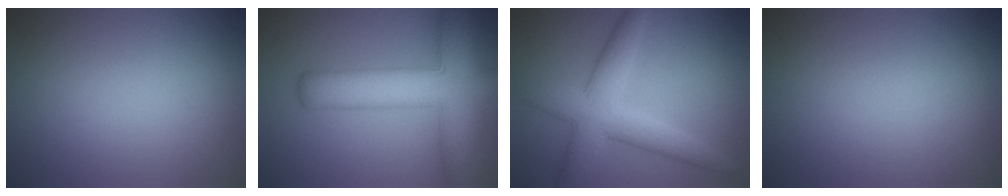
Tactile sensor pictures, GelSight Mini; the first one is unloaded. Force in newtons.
{"total": 9.1, "press": 9.1, "slide": 0.4}
{"total": 6.2, "press": 6.1, "slide": 0.4}
{"total": 0.0}